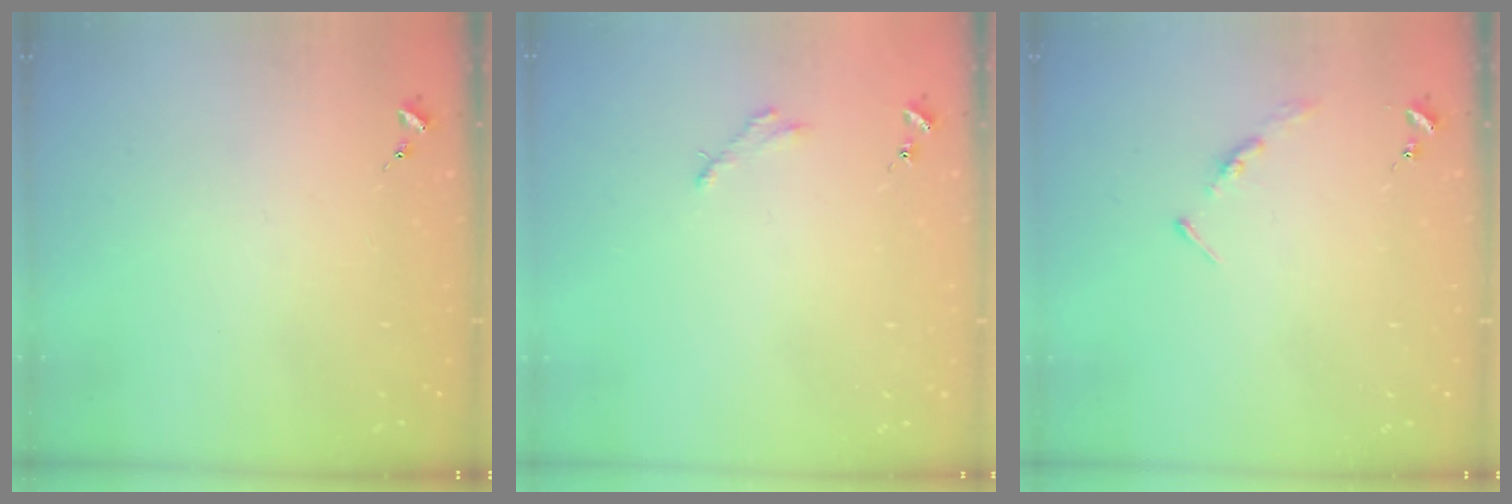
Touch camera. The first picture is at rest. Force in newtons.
{"total": 2.5, "press": 2.5, "slide": 0.2}
{"total": 3.5, "press": 3.5, "slide": 0.3}